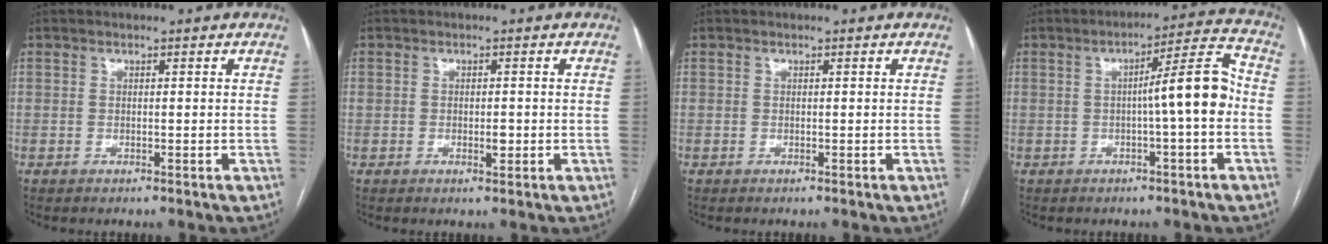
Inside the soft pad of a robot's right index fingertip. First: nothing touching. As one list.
[{"total": 2.0, "force": [-0.2, 1.0, 1.7], "torque": [-0.028, 0.004, 0.001]}, {"total": 0.0}, {"total": 8.7, "force": [-1.0, 0.0, 8.6], "torque": [-0.121, 0.024, -0.017]}]